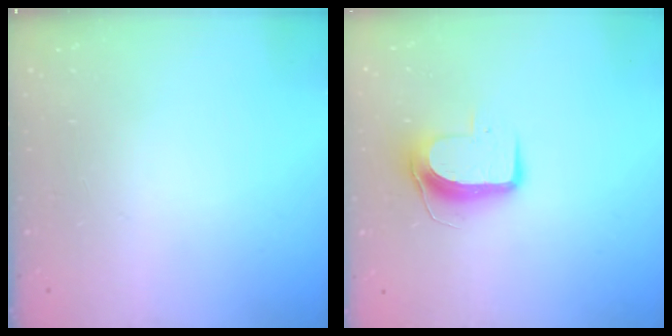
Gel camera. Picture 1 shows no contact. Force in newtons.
{"total": 9.4, "press": 9.3, "slide": 0.9}